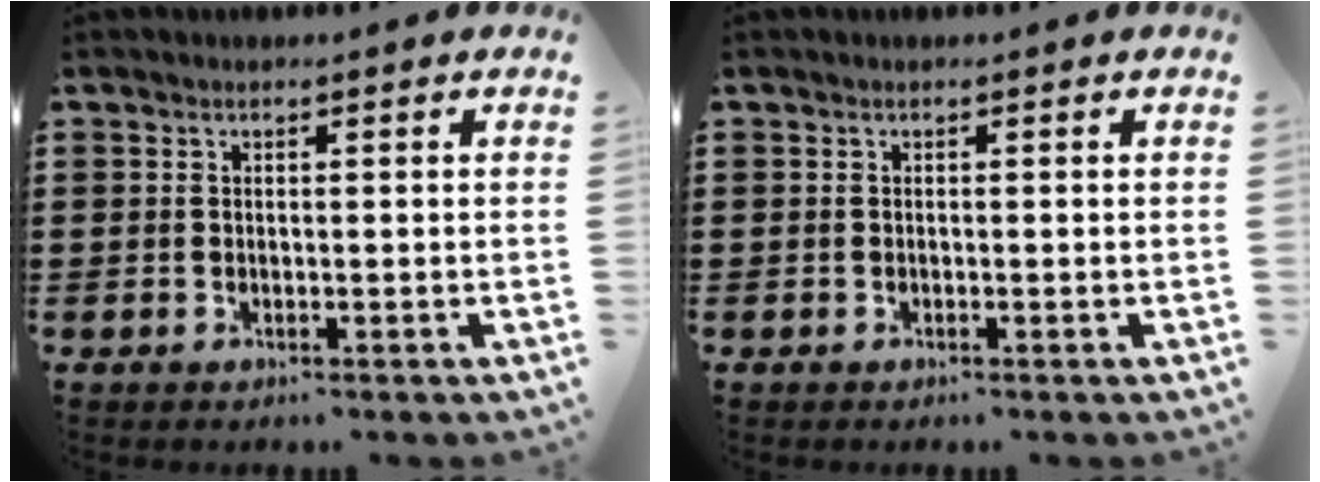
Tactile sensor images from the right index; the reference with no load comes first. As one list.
[{"total": 0.0}]